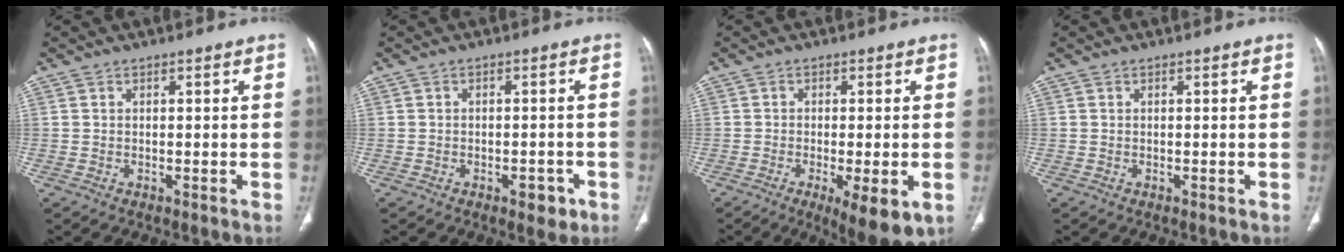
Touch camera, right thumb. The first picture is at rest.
{"total": 3.6, "force": [-1.8, 1.9, 2.4], "torque": [-0.018, 0.007, -0.020]}
{"total": 9.6, "force": [-3.6, 2.8, 8.4], "torque": [-0.119, -0.013, -0.049]}
{"total": 0.0}